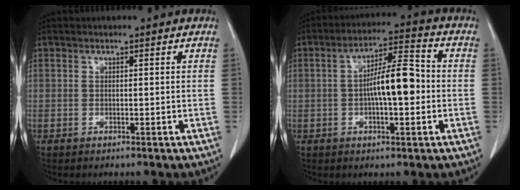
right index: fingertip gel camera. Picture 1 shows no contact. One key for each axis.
{"total": 9.1, "fx": -0.7, "fy": 2.2, "fz": 8.8, "tx": -0.158, "ty": 0.019, "tz": -0.015}